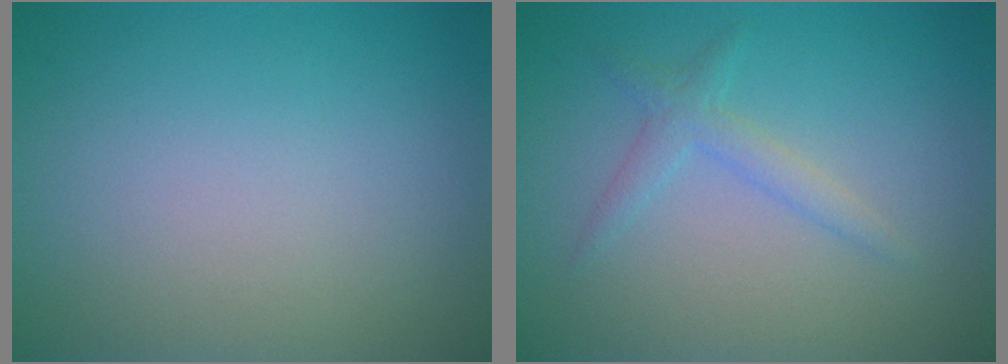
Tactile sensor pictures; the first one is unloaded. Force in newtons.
{"total": 1.7, "press": 1.7, "slide": 0.1}